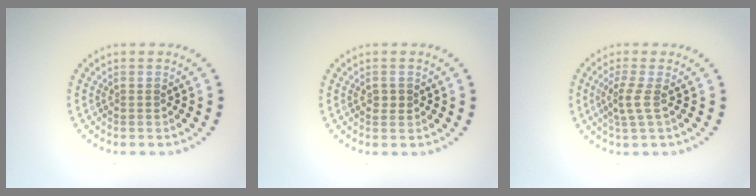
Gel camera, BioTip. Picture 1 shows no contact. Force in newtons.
{"total": 1.0, "press": 1.0, "slide": 0.1}
{"total": 2.0, "press": 1.5, "slide": 1.4}